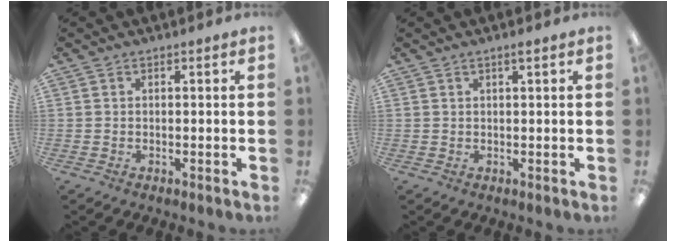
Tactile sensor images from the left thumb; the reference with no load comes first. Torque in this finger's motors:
{"motor_torque": [-0.10, 0.02, -0.36, 0.23, 0.01]}